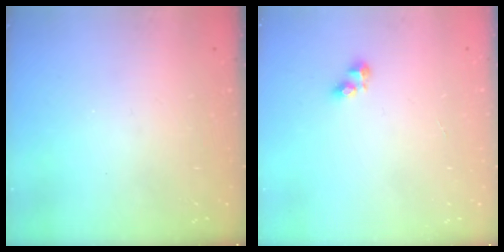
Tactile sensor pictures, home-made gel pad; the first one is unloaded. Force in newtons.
{"total": 2.9, "press": 2.9, "slide": 0.4}